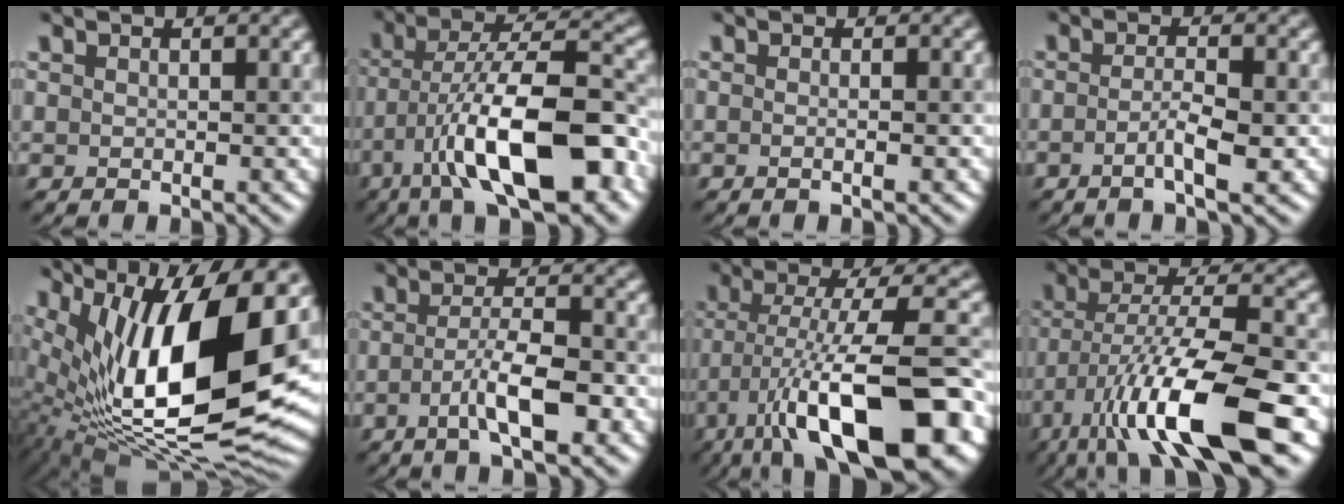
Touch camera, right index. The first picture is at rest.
{"total": 12.5, "force": [-5.1, 4.1, 10.7], "torque": [-0.181, 0.006, -0.086]}
{"total": 2.2, "force": [0.3, 1.2, 1.8], "torque": [0.009, -0.004, -0.019]}
{"total": 2.7, "force": [-0.9, 0.4, 2.5], "torque": [-0.044, 0.003, -0.022]}
{"total": 16.7, "force": [2.8, 6.4, 15.2], "torque": [-0.263, -0.007, 0.048]}
{"total": 5.0, "force": [-1.9, 1.0, 4.5], "torque": [-0.080, 0.007, -0.038]}
{"total": 14.6, "force": [-5.7, 4.6, 12.6], "torque": [-0.199, 0.008, -0.090]}
{"total": 12.6, "force": [-6.1, 3.5, 10.5], "torque": [-0.191, -0.003, -0.108]}